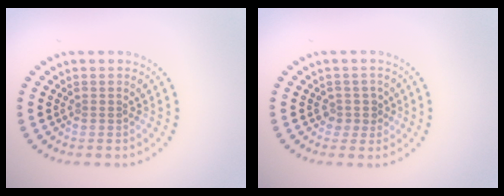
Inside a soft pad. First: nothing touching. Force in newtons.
{"total": 1.5, "press": 1.2, "slide": 1.0}